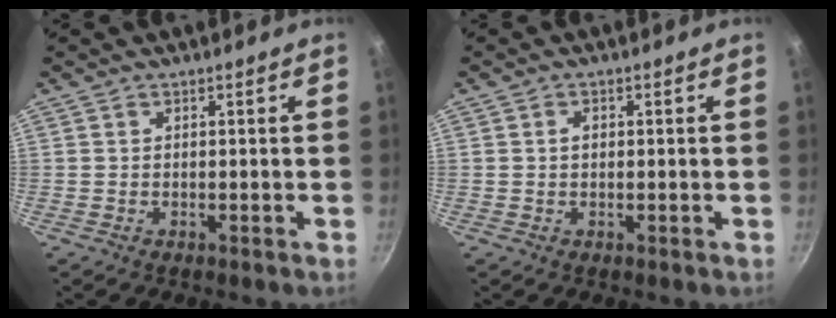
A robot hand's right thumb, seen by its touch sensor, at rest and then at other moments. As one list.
[{"total": 1.5, "force": [0.1, 1.1, 1.0], "torque": [-0.013, 0.006, 0.001]}]